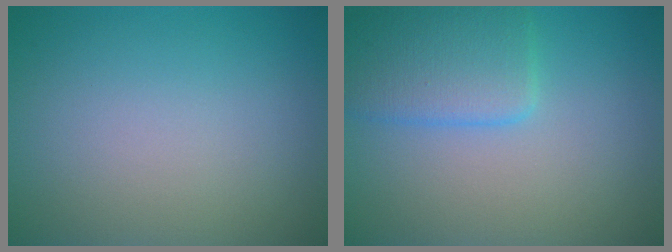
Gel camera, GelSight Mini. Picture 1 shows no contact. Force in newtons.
{"total": 4.2, "press": 4.1, "slide": 0.1}